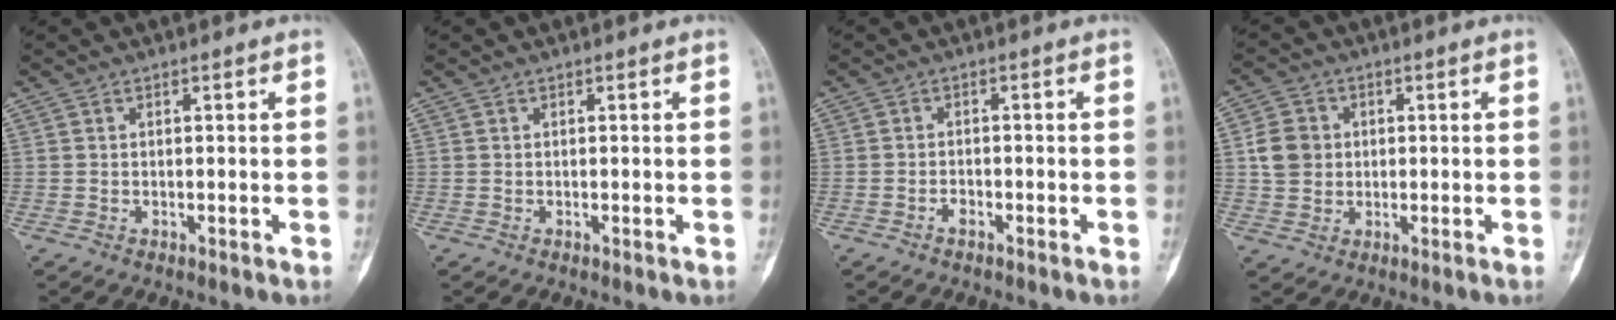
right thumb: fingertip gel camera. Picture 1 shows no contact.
{"total": 0.0}
{"total": 1.4, "force": [-1.0, 0.7, 0.7], "torque": [-0.018, 0.006, -0.017]}
{"total": 6.0, "force": [0.5, 5.3, 2.7], "torque": [-0.037, 0.005, 0.004]}